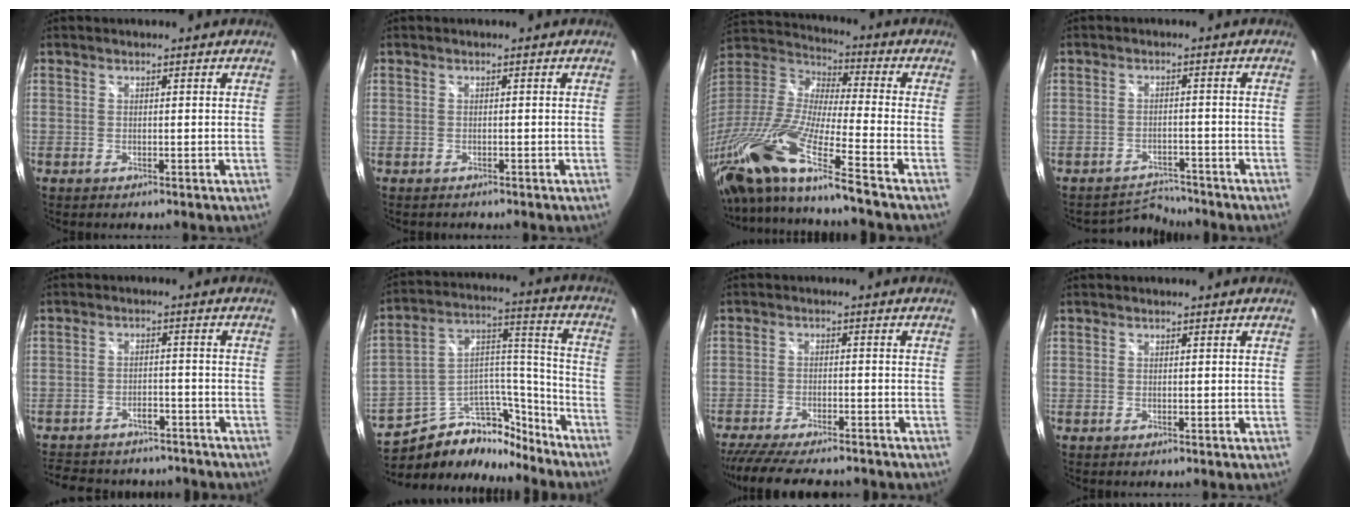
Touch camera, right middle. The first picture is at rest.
{"total": 0.5, "force": [-0.5, 0.1, 0.0], "torque": [-0.001, 0.000, -0.008]}
{"total": 25.1, "force": [-17.3, 0.5, 18.2], "torque": [-0.324, -0.072, -0.325]}
{"total": 4.1, "force": [-3.9, 0.3, -1.1], "torque": [0.009, 0.014, -0.066]}
{"total": 15.8, "force": [-13.1, 6.7, 5.7], "torque": [-0.134, 0.012, -0.173]}
{"total": 18.7, "force": [-14.3, 9.3, 7.8], "torque": [-0.144, 0.070, -0.214]}
{"total": 15.8, "force": [-13.5, 3.6, 7.4], "torque": [-0.156, -0.028, -0.208]}
{"total": 0.0}